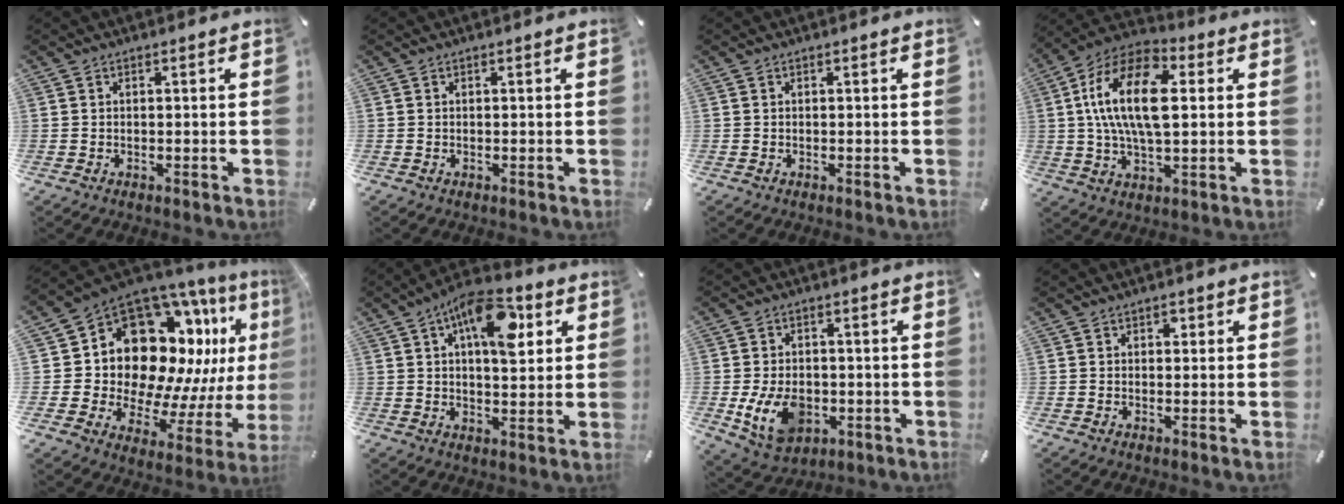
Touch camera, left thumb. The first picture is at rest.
{"total": 0.0}
{"total": 0.0}
{"total": 17.2, "force": [2.6, 9.0, 14.5], "torque": [-0.291, 0.001, 0.041]}
{"total": 17.5, "force": [8.2, 12.6, 8.9], "torque": [-0.151, -0.101, 0.161]}
{"total": 13.3, "force": [5.5, 6.3, 10.4], "torque": [-0.156, -0.015, 0.091]}
{"total": 11.1, "force": [-2.6, 8.1, 7.2], "torque": [-0.151, 0.000, -0.045]}
{"total": 1.2, "force": [0.4, 1.0, 0.6], "torque": [-0.005, 0.003, 0.004]}